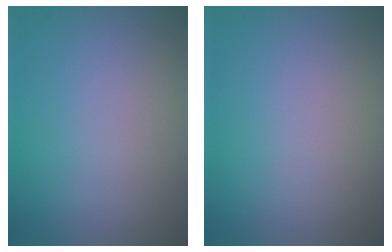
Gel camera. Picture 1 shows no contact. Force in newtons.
{"total": 0.0}